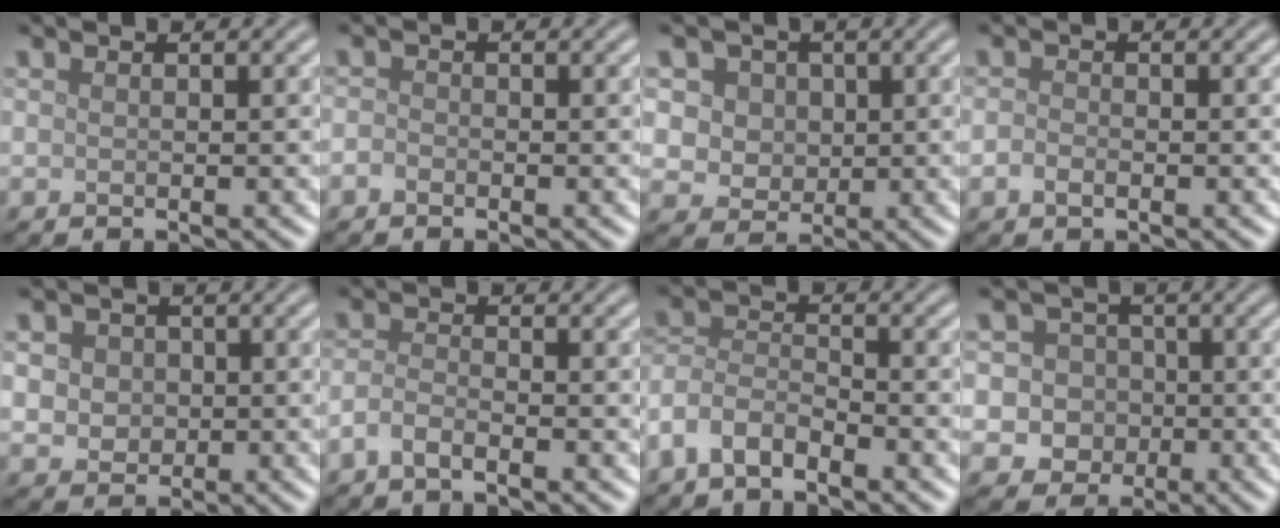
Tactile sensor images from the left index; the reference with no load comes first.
{"total": 0.8, "force": [-0.6, 0.5, 0.3], "torque": [-0.005, 0.000, -0.014]}
{"total": 5.6, "force": [2.0, 4.6, 2.5], "torque": [-0.045, 0.012, 0.020]}
{"total": 1.2, "force": [-0.5, 0.7, 0.7], "torque": [-0.016, -0.001, -0.013]}
{"total": 4.4, "force": [1.0, 3.7, 2.1], "torque": [-0.037, 0.018, 0.004]}
{"total": 1.9, "force": [-1.2, 0.7, 1.4], "torque": [-0.033, 0.002, -0.032]}
{"total": 3.7, "force": [-2.6, 1.6, 2.0], "torque": [-0.040, 0.004, -0.064]}
{"total": 5.6, "force": [-0.8, 5.3, 1.5], "torque": [-0.005, 0.022, -0.040]}